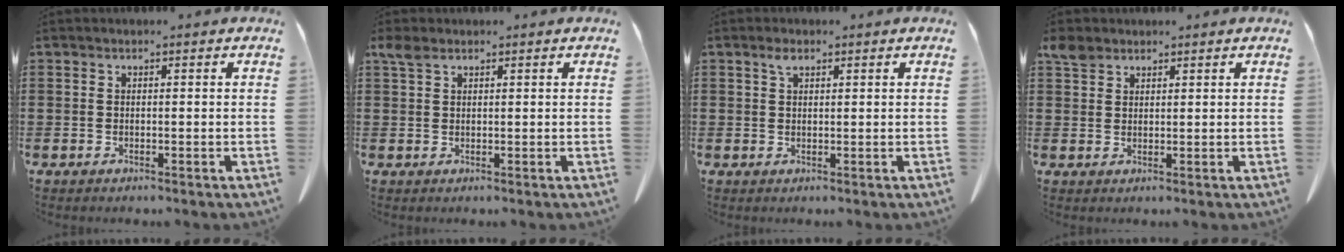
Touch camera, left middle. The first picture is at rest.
{"total": 2.2, "force": [1.4, 1.0, 1.5], "torque": [-0.035, 0.004, 0.026]}
{"total": 1.7, "force": [0.9, 0.8, 1.1], "torque": [-0.019, 0.001, 0.015]}
{"total": 2.9, "force": [2.2, 1.5, 1.1], "torque": [-0.029, 0.003, 0.043]}